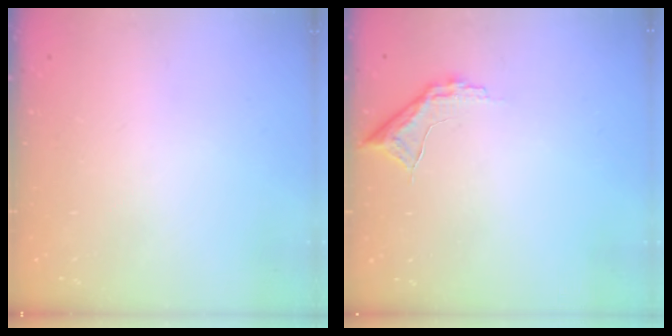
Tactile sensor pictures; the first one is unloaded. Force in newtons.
{"total": 7.9, "press": 7.9, "slide": 0.5}